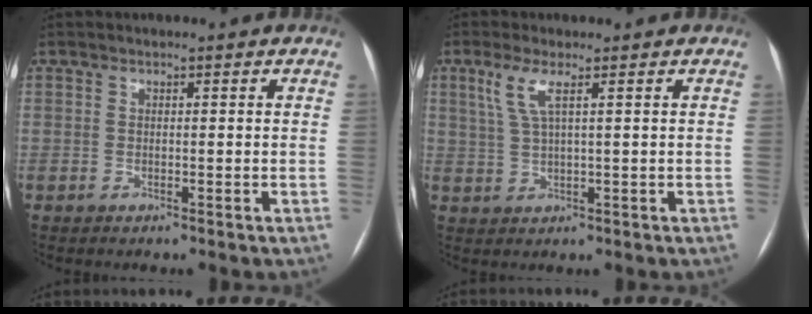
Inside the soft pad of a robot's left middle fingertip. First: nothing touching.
{"total": 4.1, "force": [2.1, 0.4, 3.6], "torque": [-0.086, 0.007, 0.048]}